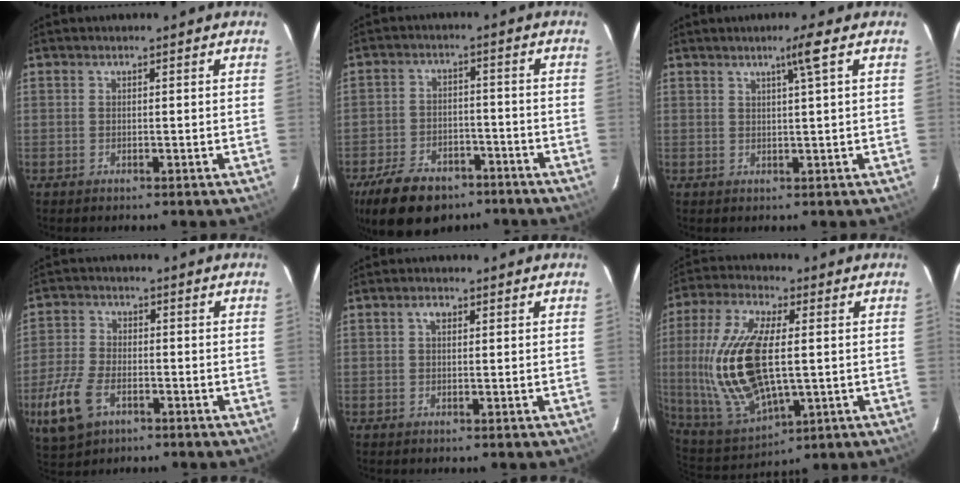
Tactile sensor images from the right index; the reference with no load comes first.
{"total": 14.6, "force": [-10.0, 8.3, 6.7], "torque": [-0.161, 0.007, -0.149]}
{"total": 2.9, "force": [1.4, -1.0, 2.4], "torque": [-0.043, -0.004, 0.029]}
{"total": 10.6, "force": [-4.9, 6.2, 7.1], "torque": [-0.172, -0.007, -0.089]}
{"total": 1.4, "force": [0.5, 0.8, 1.0], "torque": [-0.017, 0.007, 0.006]}
{"total": 20.6, "force": [0.5, 9.7, 18.2], "torque": [-0.387, -0.006, 0.024]}